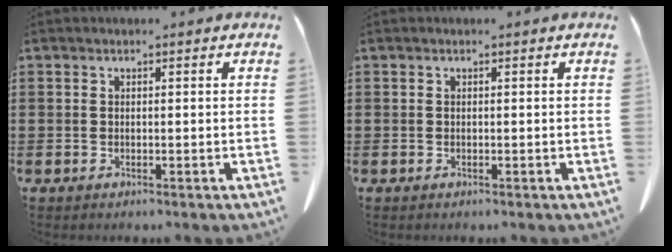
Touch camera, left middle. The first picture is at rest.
{"total": 0.0}